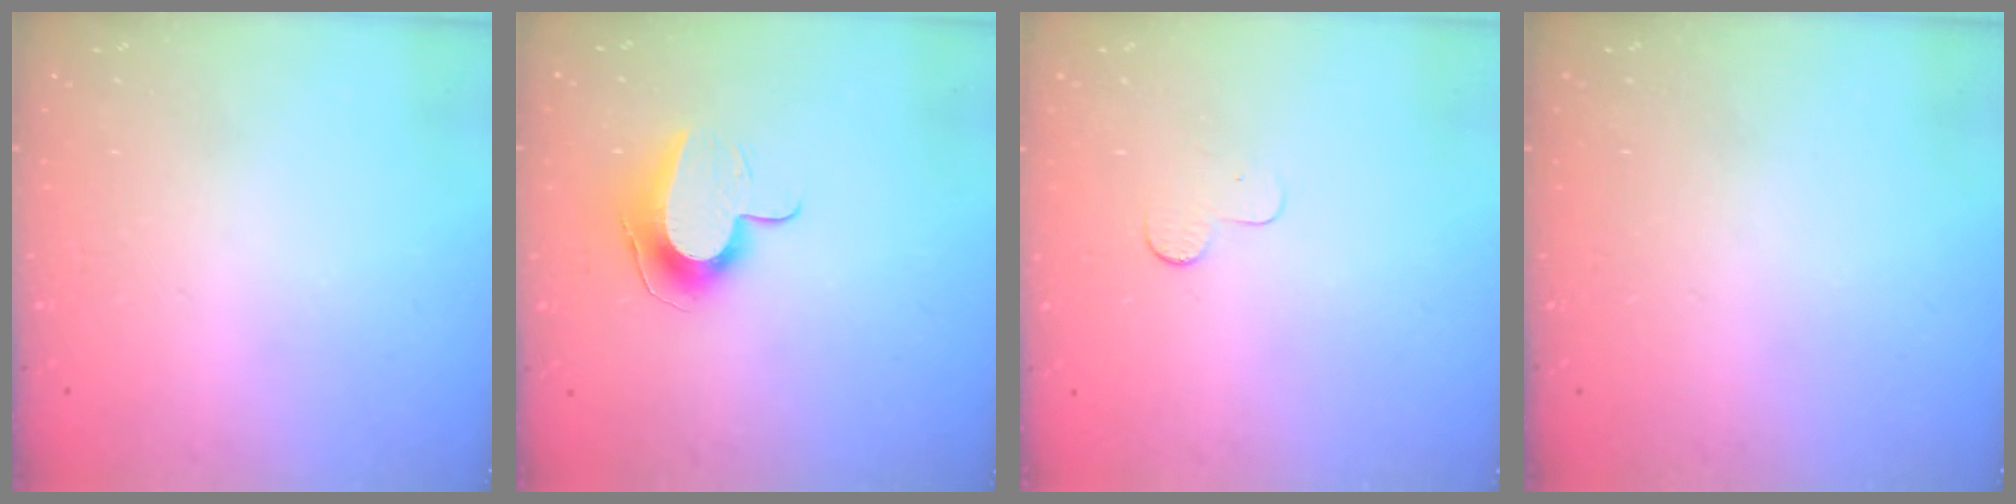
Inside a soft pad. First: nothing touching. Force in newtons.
{"total": 10.0, "press": 10.0, "slide": 1.2}
{"total": 2.9, "press": 2.9, "slide": 0.3}
{"total": 0.0}